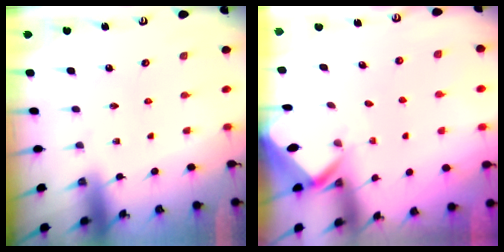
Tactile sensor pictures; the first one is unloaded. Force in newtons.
{"total": 2.6, "press": 2.5, "slide": 0.3}